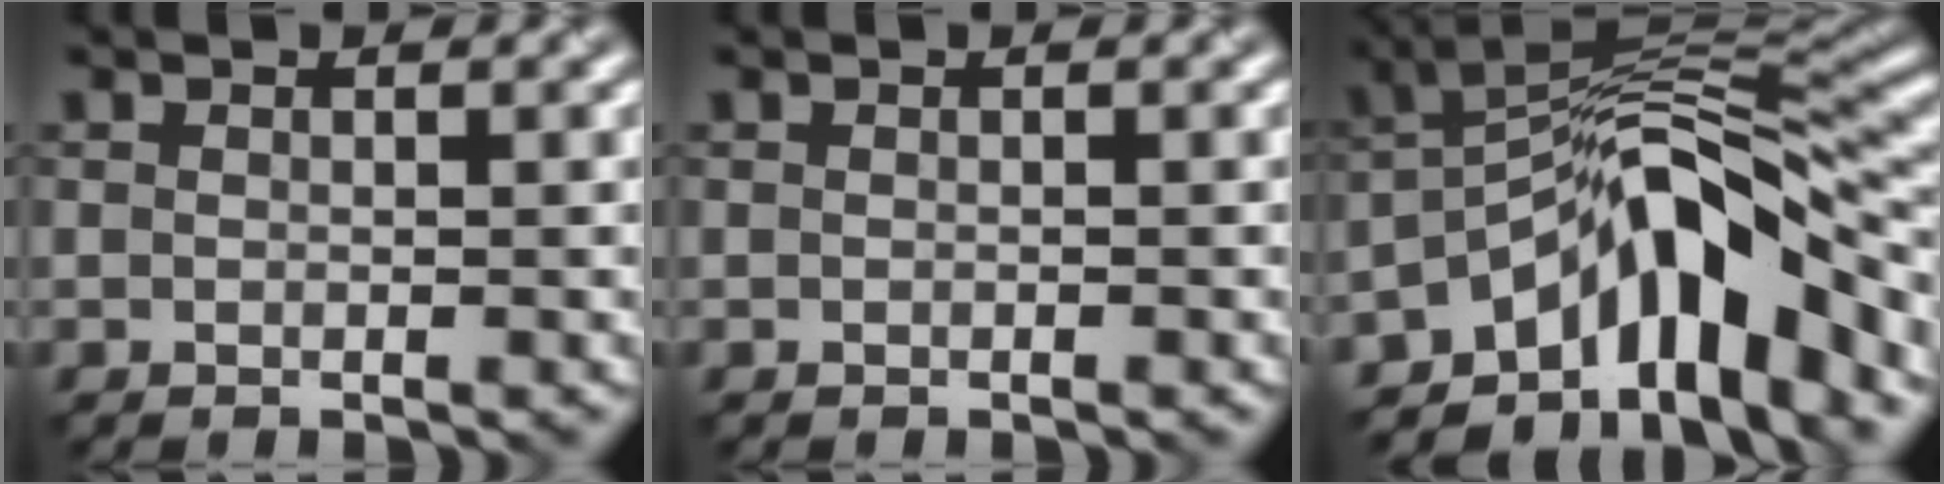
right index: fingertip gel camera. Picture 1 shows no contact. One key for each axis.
{"total": 0.0}
{"total": 10.9, "fx": -6.5, "fy": 3.8, "fz": 7.8, "tx": -0.096, "ty": 0.012, "tz": -0.125}